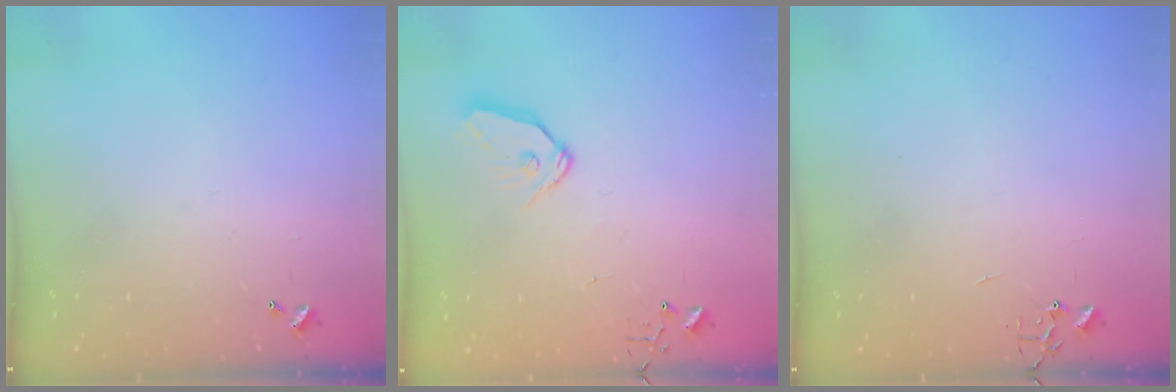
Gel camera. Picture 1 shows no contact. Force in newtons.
{"total": 8.9, "press": 8.8, "slide": 0.6}
{"total": 0.0}